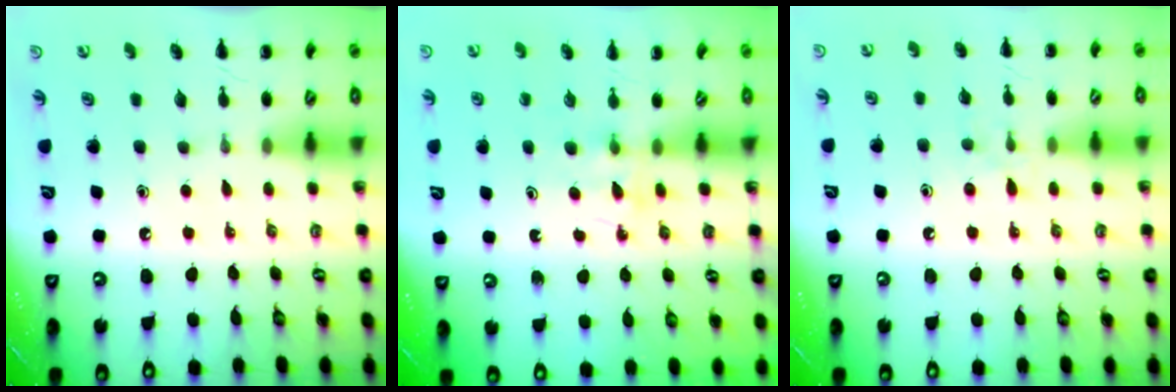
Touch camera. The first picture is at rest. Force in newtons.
{"total": 4.1, "press": 3.9, "slide": 1.4}
{"total": 5.5, "press": 5.2, "slide": 1.7}